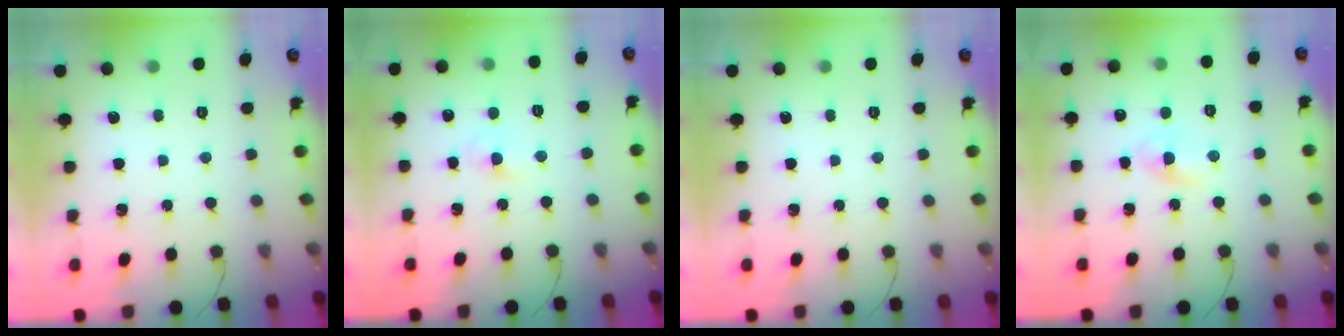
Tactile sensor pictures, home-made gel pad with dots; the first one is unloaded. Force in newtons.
{"total": 2.3, "press": 2.1, "slide": 0.8}
{"total": 0.0}
{"total": 2.8, "press": 2.6, "slide": 1.1}